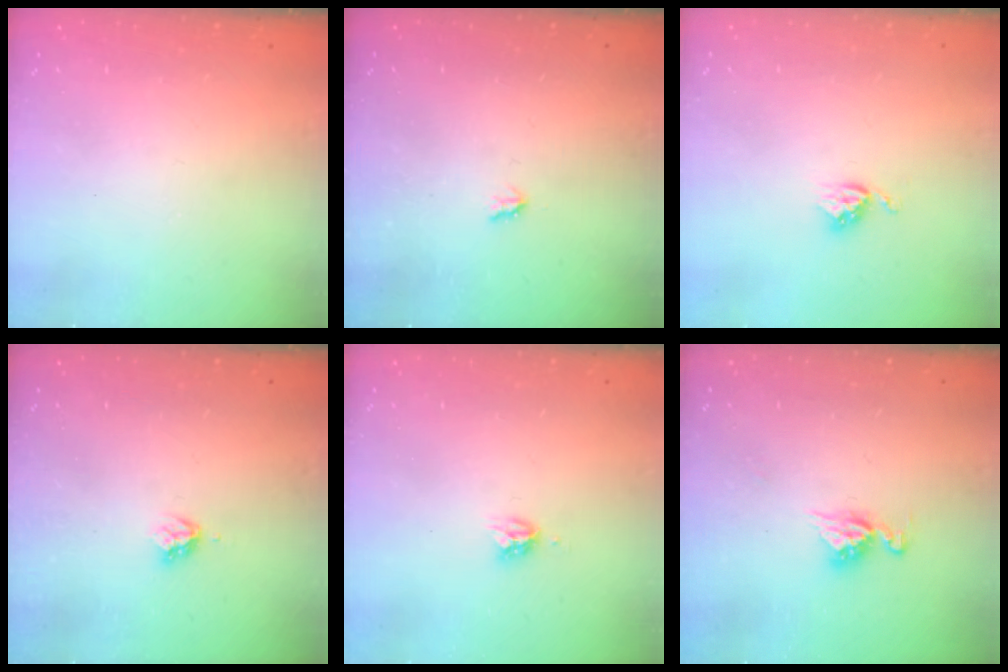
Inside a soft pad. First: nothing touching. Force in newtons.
{"total": 1.9, "press": 1.9, "slide": 0.3}
{"total": 3.9, "press": 3.9, "slide": 0.4}
{"total": 3.2, "press": 3.1, "slide": 0.5}
{"total": 4.2, "press": 4.2, "slide": 0.1}
{"total": 6.9, "press": 6.8, "slide": 0.6}